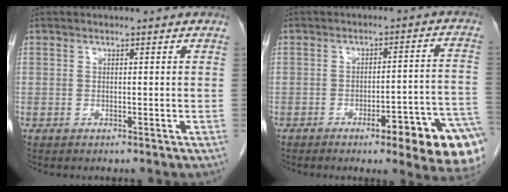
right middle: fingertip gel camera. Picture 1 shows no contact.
{"total": 13.4, "force": [-7.4, 1.2, 11.1], "torque": [-0.061, 0.022, -0.088]}